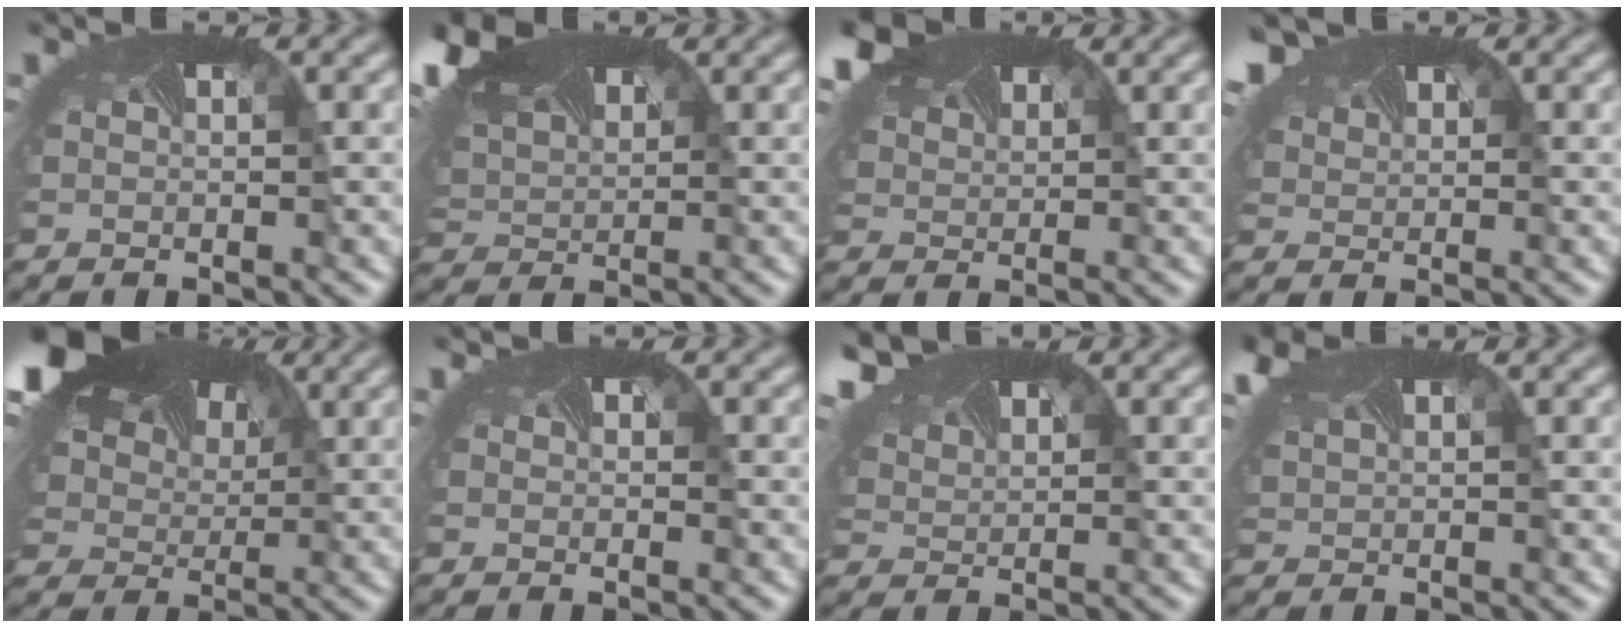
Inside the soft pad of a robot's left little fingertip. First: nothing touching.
{"total": 7.9, "force": [5.3, 4.0, 4.3], "torque": [-0.137, 0.012, 0.105]}
{"total": 5.8, "force": [4.3, 3.0, 2.4], "torque": [-0.084, 0.007, 0.080]}
{"total": 3.6, "force": [3.1, 1.6, 0.9], "torque": [-0.057, -0.004, 0.065]}
{"total": 16.3, "force": [8.2, 10.4, 9.6], "torque": [-0.230, 0.042, 0.145]}
{"total": 1.1, "force": [0.1, -0.5, -0.9], "torque": [-0.001, -0.014, 0.007]}
{"total": 5.8, "force": [4.6, 2.6, 2.4], "torque": [-0.096, 0.008, 0.088]}
{"total": 3.6, "force": [2.5, 1.6, 2.2], "torque": [-0.081, 0.002, 0.052]}